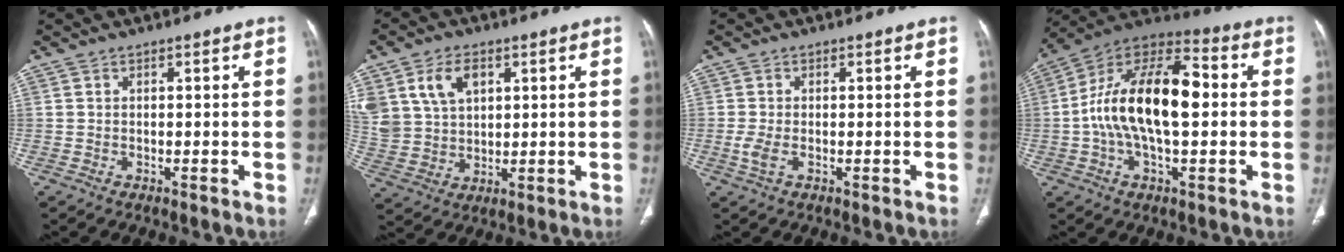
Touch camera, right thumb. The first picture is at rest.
{"total": 12.8, "force": [5.3, 8.9, 7.5], "torque": [-0.154, -0.008, 0.115]}
{"total": 2.3, "force": [-1.4, 1.5, 1.1], "torque": [-0.021, 0.010, -0.029]}
{"total": 19.7, "force": [0.4, 9.5, 17.2], "torque": [-0.303, 0.038, -0.002]}